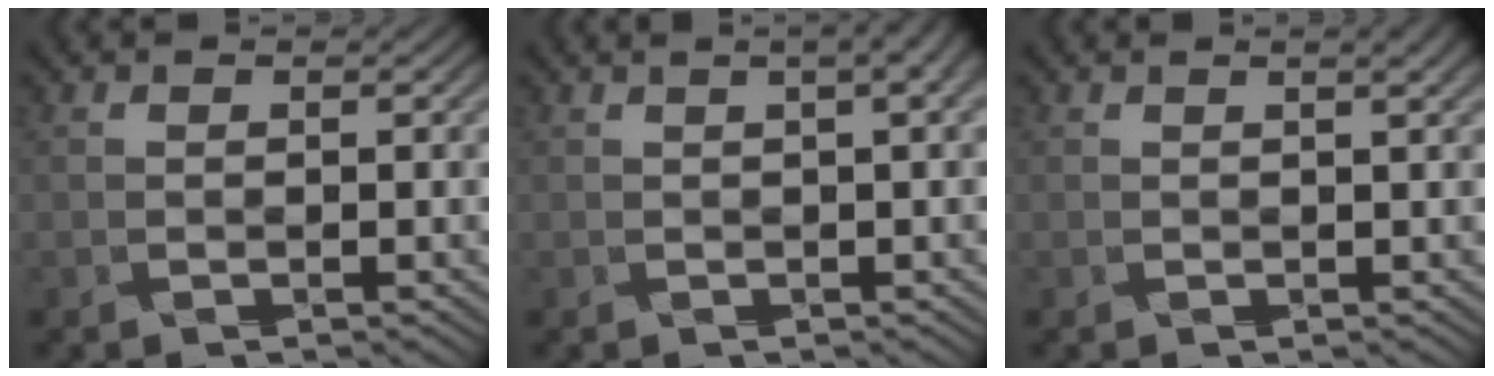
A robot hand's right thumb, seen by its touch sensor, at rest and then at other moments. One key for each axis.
{"total": 3.1, "fx": 0.8, "fy": 1.0, "fz": 2.9, "tx": -0.058, "ty": -0.001, "tz": 0.022}
{"total": 1.4, "fx": 0.5, "fy": 0.4, "fz": 1.2, "tx": -0.030, "ty": -0.002, "tz": 0.014}